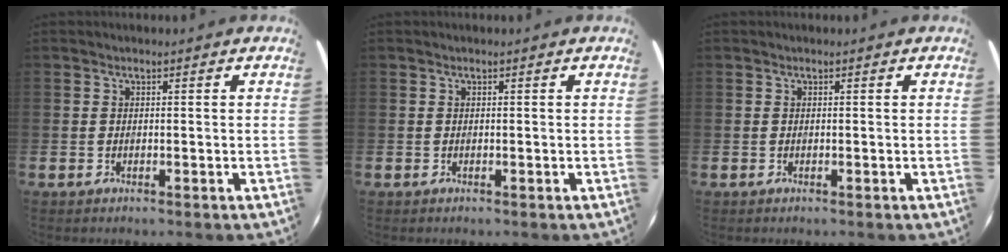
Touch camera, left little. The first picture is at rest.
{"total": 0.0}
{"total": 0.0}